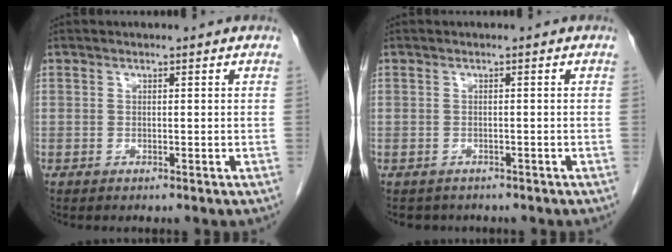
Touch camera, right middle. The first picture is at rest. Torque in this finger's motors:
{"motor_torque": [0.07, -0.05, -0.03, 0.01]}